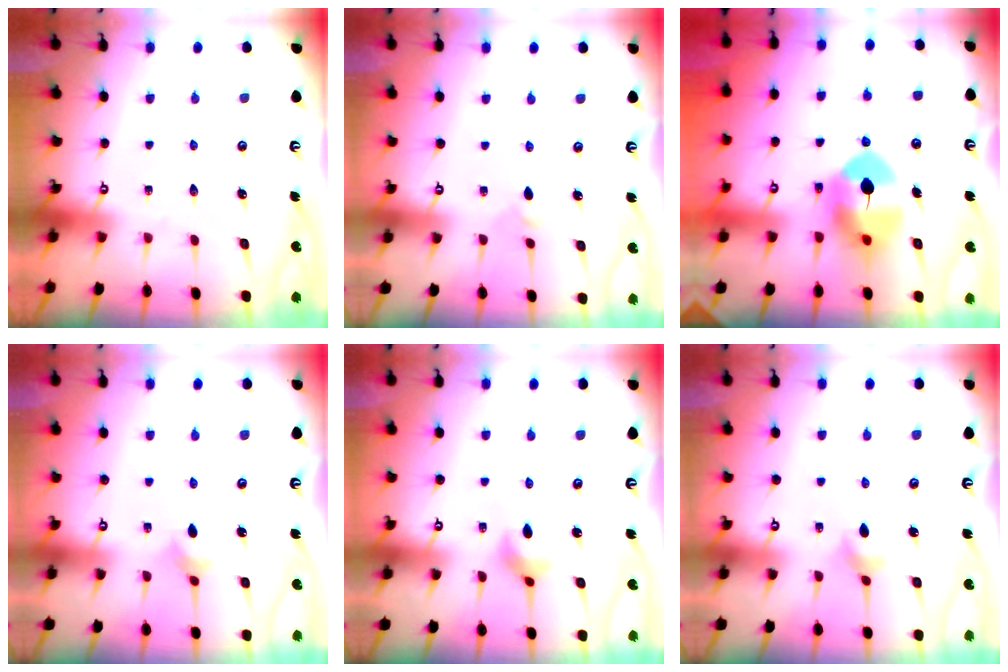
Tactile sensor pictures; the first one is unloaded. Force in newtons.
{"total": 3.7, "press": 3.5, "slide": 0.9}
{"total": 10.4, "press": 10.3, "slide": 1.3}
{"total": 4.4, "press": 4.3, "slide": 0.7}
{"total": 3.4, "press": 3.3, "slide": 0.5}
{"total": 4.8, "press": 4.7, "slide": 1.0}